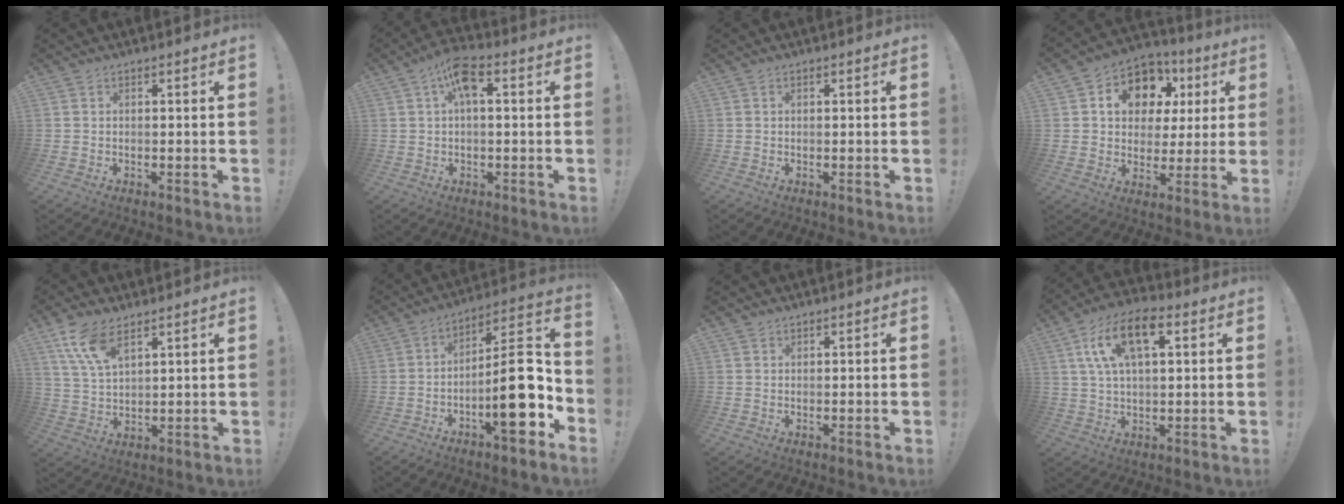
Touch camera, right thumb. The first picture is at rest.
{"total": 7.6, "force": [1.8, 3.1, 6.7], "torque": [-0.118, 0.006, 0.032]}
{"total": 0.0}
{"total": 12.1, "force": [5.2, 9.5, 5.5], "torque": [-0.091, -0.030, 0.105]}
{"total": 10.2, "force": [6.4, 4.6, 6.4], "torque": [-0.120, -0.022, 0.123]}
{"total": 20.3, "force": [-5.0, 6.5, 18.6], "torque": [-0.265, 0.034, -0.074]}
{"total": 0.9, "force": [0.8, 0.4, 0.1], "torque": [0.005, -0.004, 0.014]}
{"total": 14.3, "force": [5.3, 7.1, 11.2], "torque": [-0.196, 0.004, 0.095]}